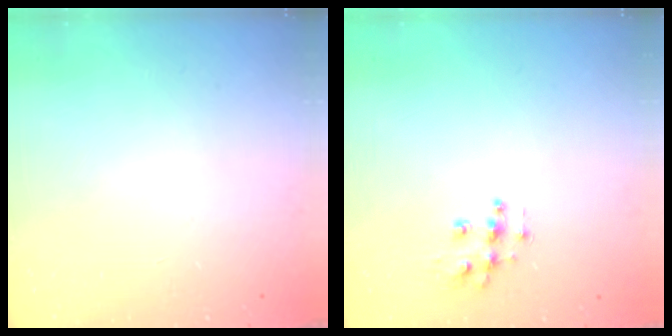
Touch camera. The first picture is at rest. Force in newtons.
{"total": 9.0, "press": 9.0, "slide": 0.5}